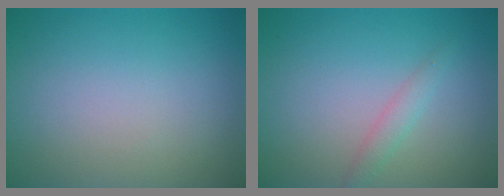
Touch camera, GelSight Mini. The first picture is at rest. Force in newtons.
{"total": 1.4, "press": 1.4, "slide": 0.1}